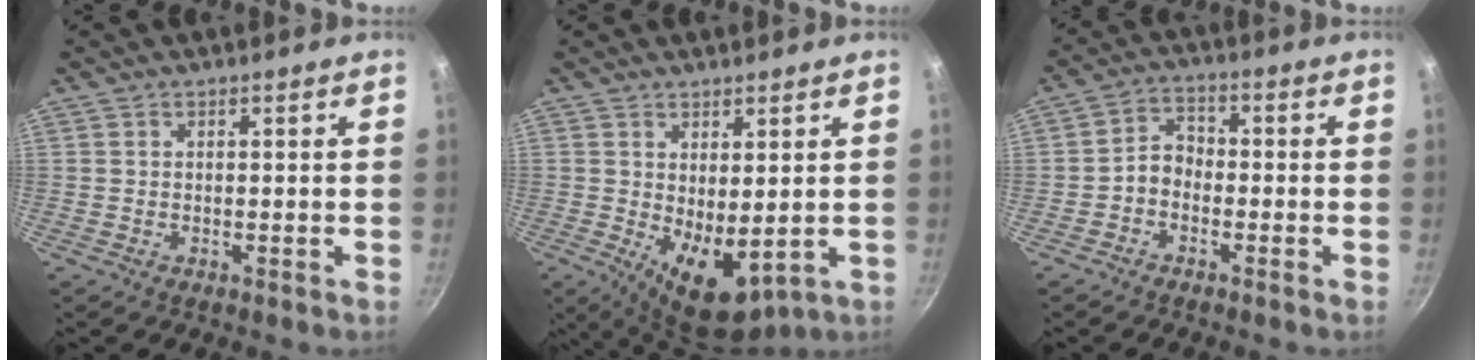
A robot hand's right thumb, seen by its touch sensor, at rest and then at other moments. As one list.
[{"total": 9.0, "force": [0.3, 4.5, 7.8], "torque": [-0.094, -0.025, 0.022]}, {"total": 4.2, "force": [-1.8, 3.0, 2.3], "torque": [-0.029, 0.029, -0.042]}]